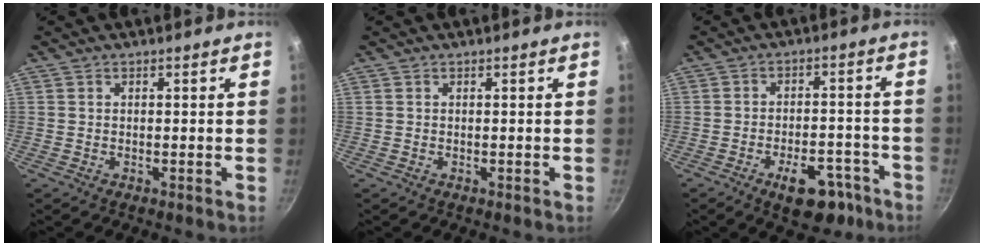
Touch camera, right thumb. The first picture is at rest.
{"total": 0.0}
{"total": 9.7, "force": [-5.7, 4.7, 6.3], "torque": [-0.073, 0.034, -0.079]}